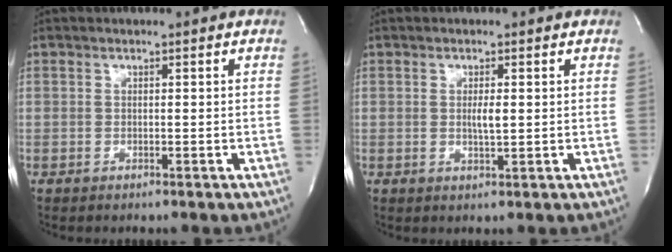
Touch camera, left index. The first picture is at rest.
{"total": 2.1, "force": [0.3, 0.2, 2.0], "torque": [-0.040, -0.002, 0.005]}